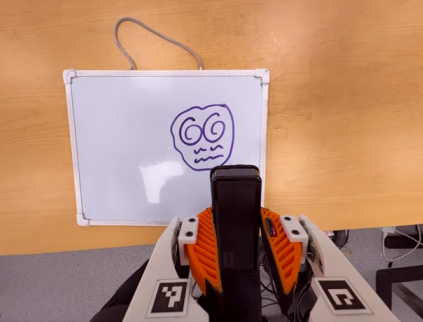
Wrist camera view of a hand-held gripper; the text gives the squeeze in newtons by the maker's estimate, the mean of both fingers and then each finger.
{"total": 4.9, "left": 3.6, "right": 6.2}